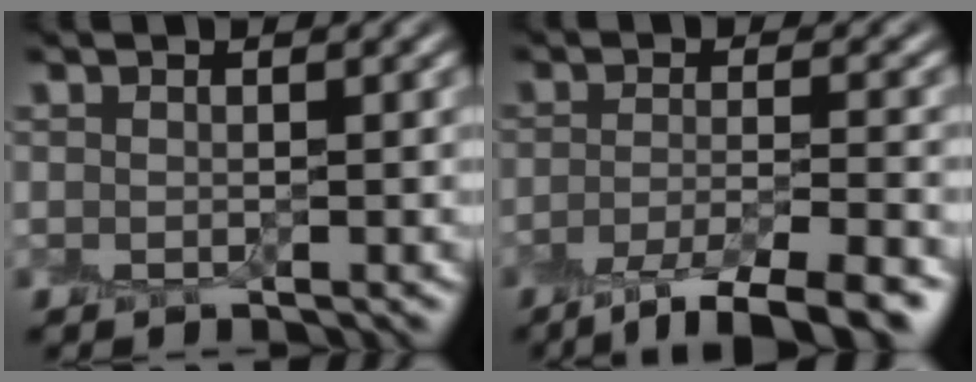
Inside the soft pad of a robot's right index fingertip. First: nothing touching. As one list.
[{"total": 6.1, "force": [-4.0, 1.3, 4.3], "torque": [-0.059, -0.002, -0.070]}]